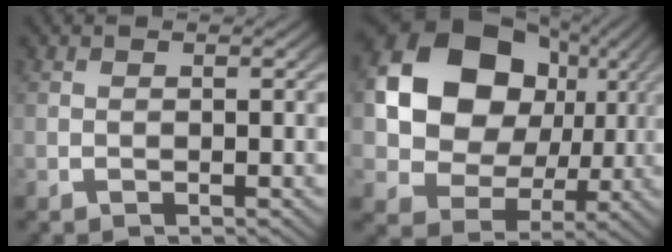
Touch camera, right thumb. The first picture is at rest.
{"total": 15.9, "force": [2.1, 12.2, 10.1], "torque": [-0.212, -0.019, 0.038]}